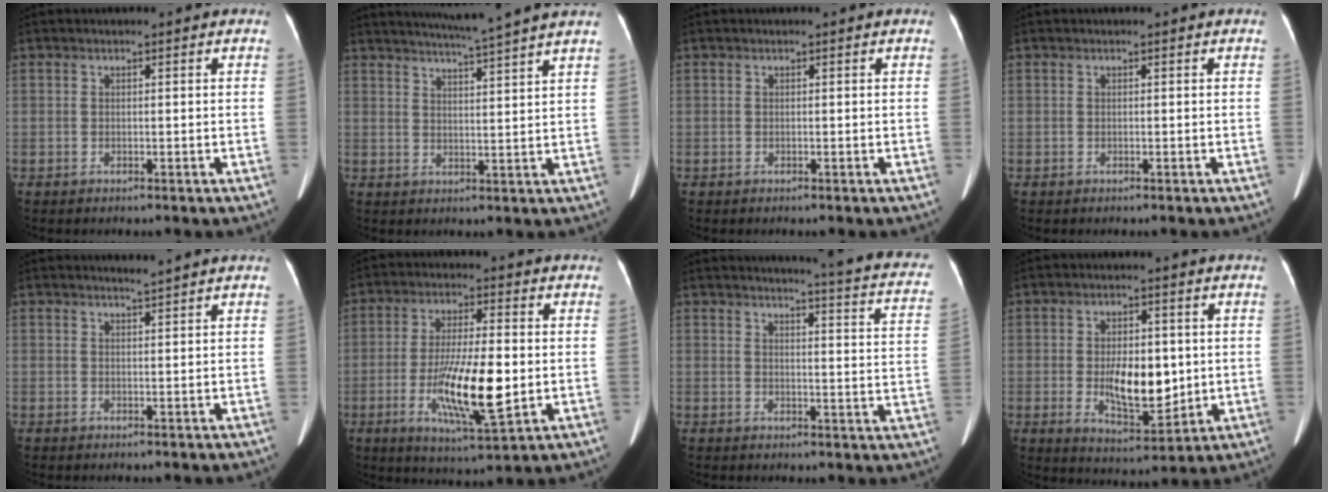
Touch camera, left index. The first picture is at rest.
{"total": 10.8, "force": [9.5, -2.0, 4.8], "torque": [-0.079, -0.004, 0.125]}
{"total": 0.0}
{"total": 0.0}
{"total": 1.3, "force": [1.2, -0.6, 0.2], "torque": [-0.014, -0.008, 0.026]}
{"total": 12.9, "force": [-2.3, 2.2, 12.5], "torque": [-0.230, -0.016, -0.037]}
{"total": 14.9, "force": [13.4, 0.5, 6.4], "torque": [-0.068, -0.068, 0.123]}
{"total": 9.8, "force": [-0.4, 4.4, 8.8], "torque": [-0.147, -0.006, 0.005]}